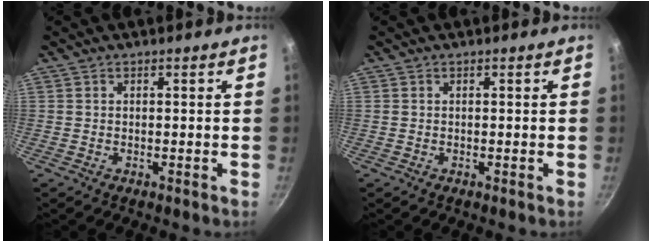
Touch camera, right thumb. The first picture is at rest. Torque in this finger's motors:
{"motor_torque": [-0.04, -0.25, 0.28, 0.02, 0.00]}